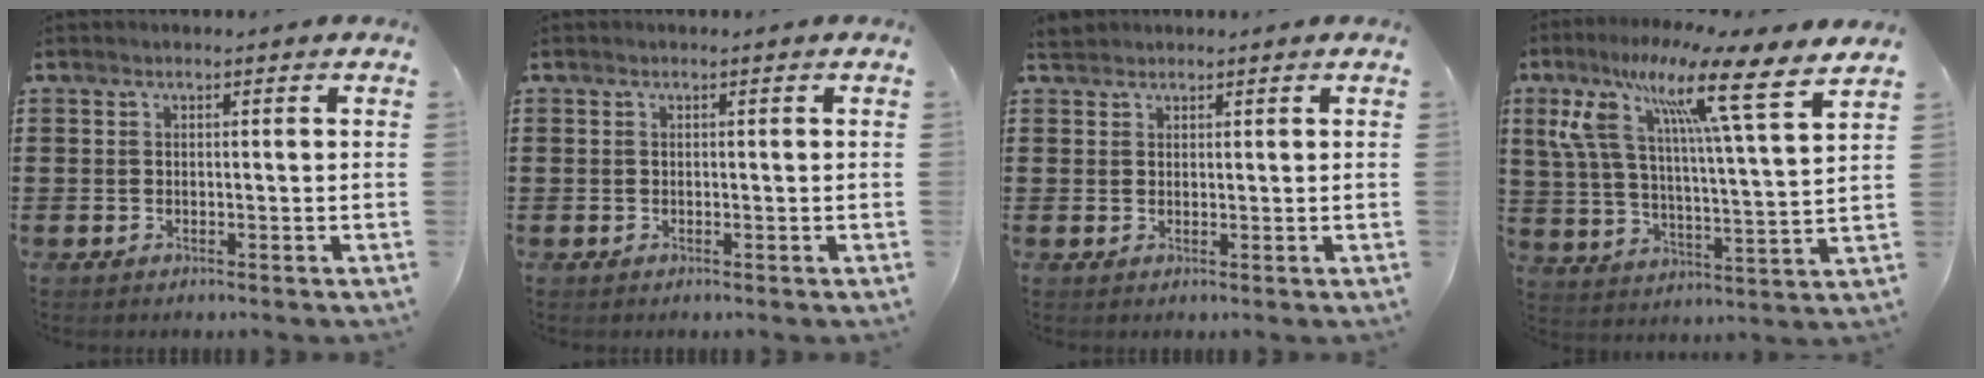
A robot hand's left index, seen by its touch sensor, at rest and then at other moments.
{"total": 0.0}
{"total": 1.8, "force": [1.6, 0.9, 0.1], "torque": [-0.008, 0.006, 0.032]}
{"total": 14.2, "force": [9.9, 1.2, 10.1], "torque": [-0.198, -0.066, 0.146]}